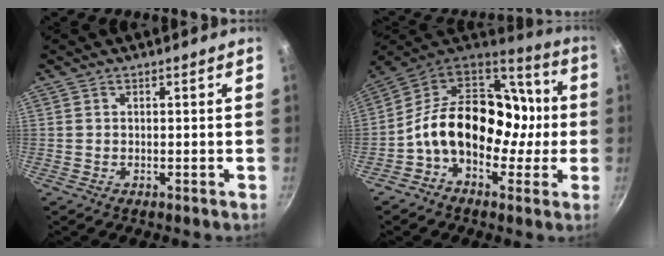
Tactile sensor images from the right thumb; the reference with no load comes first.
{"total": 21.2, "force": [-1.7, 15.2, 14.7], "torque": [-0.194, 0.059, -0.042]}